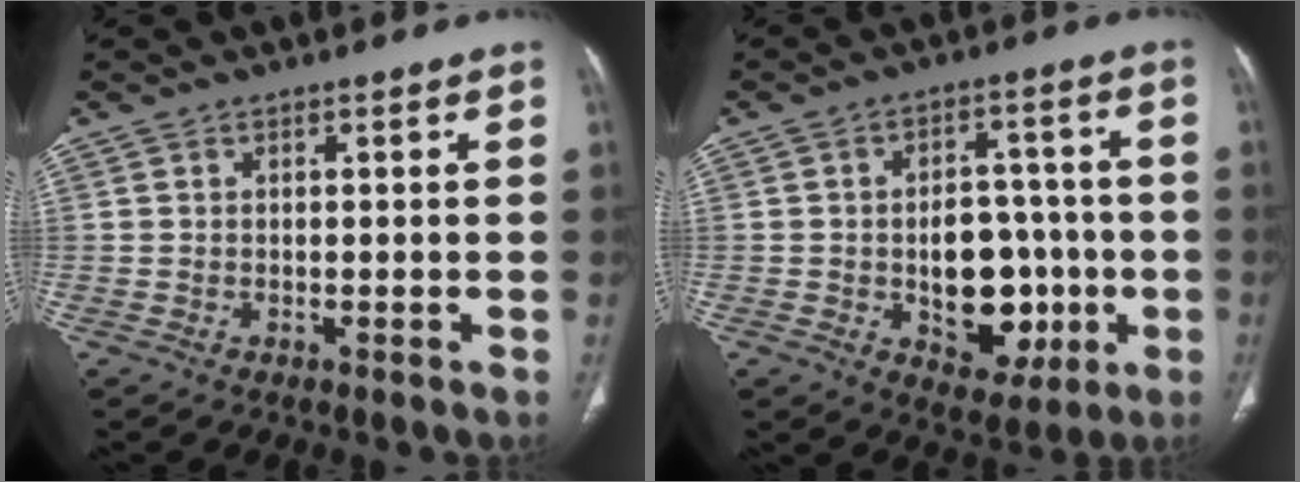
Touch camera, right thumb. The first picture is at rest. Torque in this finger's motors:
{"motor_torque": [1.53, 1.34, 1.29, -0.89, 0.43]}